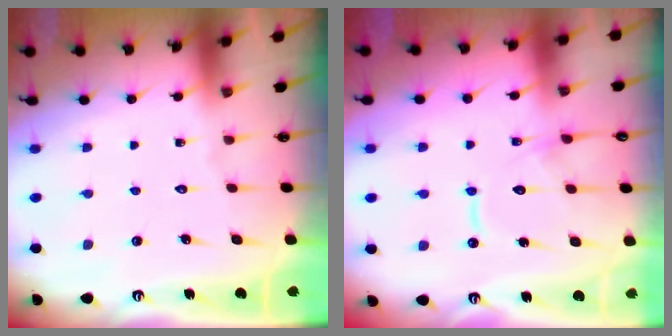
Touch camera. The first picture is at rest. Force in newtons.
{"total": 12.7, "press": 12.7, "slide": 1.3}